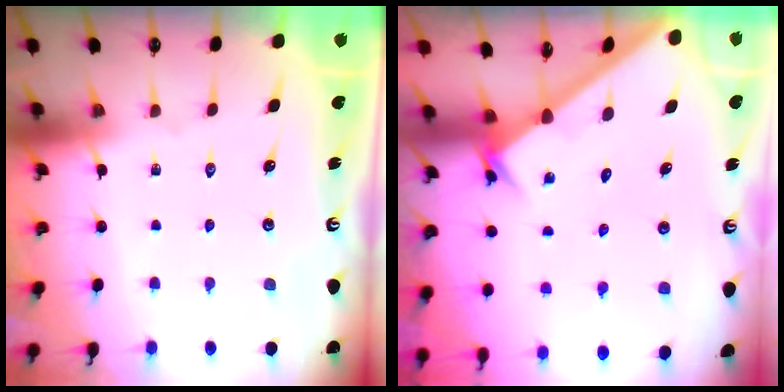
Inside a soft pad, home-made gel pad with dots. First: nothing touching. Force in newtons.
{"total": 2.2, "press": 2.2, "slide": 0.2}